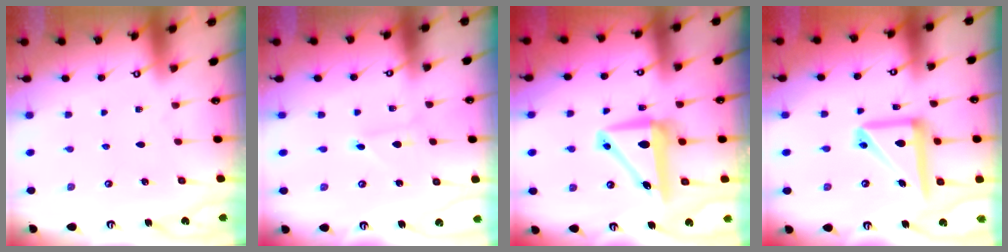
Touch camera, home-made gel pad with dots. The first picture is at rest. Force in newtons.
{"total": 1.7, "press": 1.7, "slide": 0.2}
{"total": 9.5, "press": 9.3, "slide": 2.1}
{"total": 14.4, "press": 14.2, "slide": 2.3}